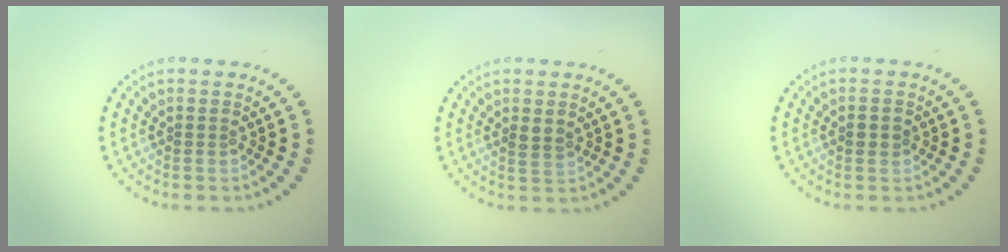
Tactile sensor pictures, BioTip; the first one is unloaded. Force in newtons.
{"total": 1.3, "press": 1.2, "slide": 0.5}
{"total": 1.2, "press": 1.2, "slide": 0.2}